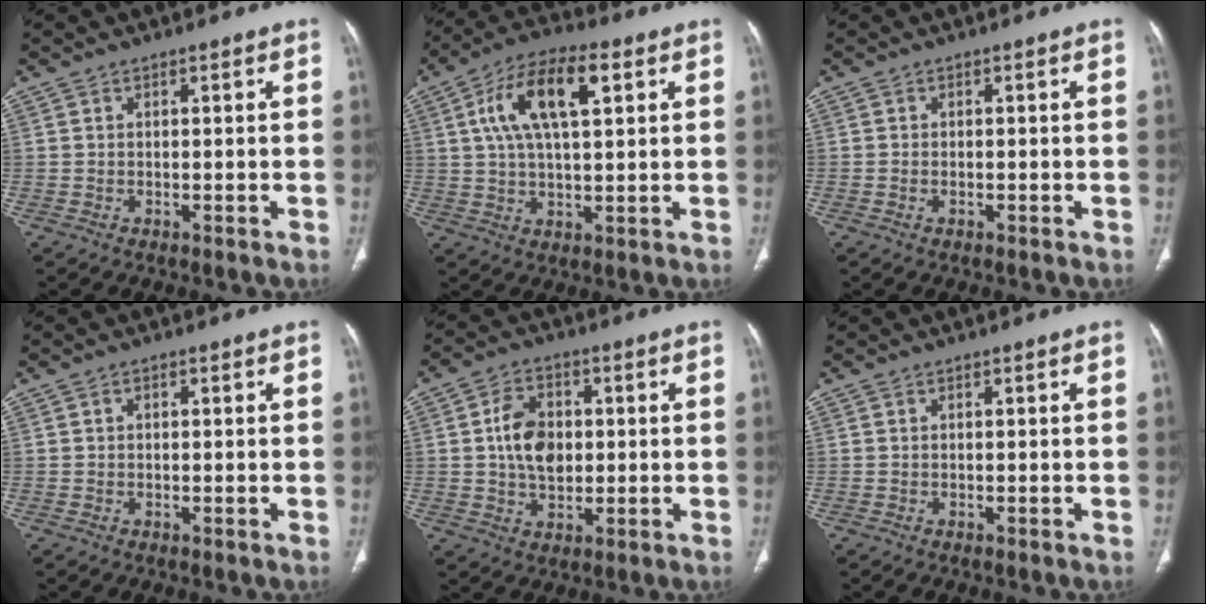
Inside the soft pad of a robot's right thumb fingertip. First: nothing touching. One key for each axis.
{"total": 14.0, "fx": 4.6, "fy": 6.0, "fz": 11.8, "tx": -0.214, "ty": 0.015, "tz": 0.077}
{"total": 0.6, "fx": -0.2, "fy": 0.4, "fz": 0.4, "tx": -0.008, "ty": 0.006, "tz": -0.003}
{"total": 0.7, "fx": 0.2, "fy": 0.5, "fz": 0.4, "tx": -0.003, "ty": 0.005, "tz": 0.002}
{"total": 8.9, "fx": 0.8, "fy": 6.2, "fz": 6.4, "tx": -0.094, "ty": 0.002, "tz": 0.015}
{"total": 0.0}